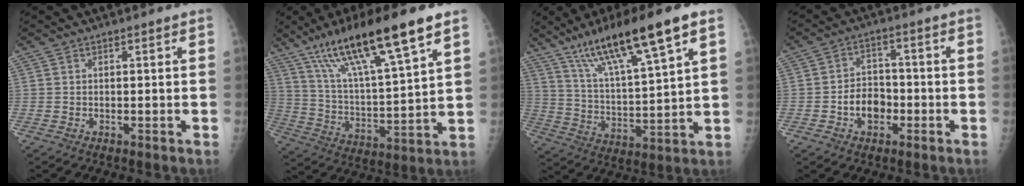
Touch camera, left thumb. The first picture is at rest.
{"total": 20.9, "force": [12.9, 3.5, 16.1], "torque": [-0.274, -0.036, 0.234]}
{"total": 18.2, "force": [10.8, 2.8, 14.4], "torque": [-0.242, -0.033, 0.197]}
{"total": 6.6, "force": [-2.2, 4.9, 3.8], "torque": [-0.036, 0.024, -0.041]}